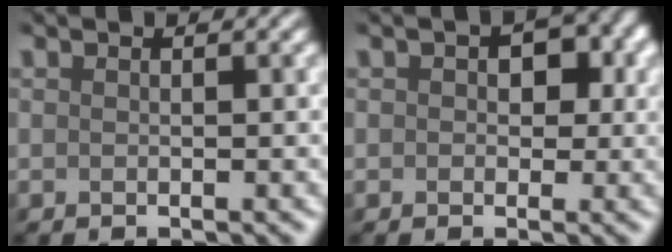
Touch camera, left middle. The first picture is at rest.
{"total": 3.2, "force": [0.4, 2.6, 1.9], "torque": [0.007, 0.015, -0.007]}